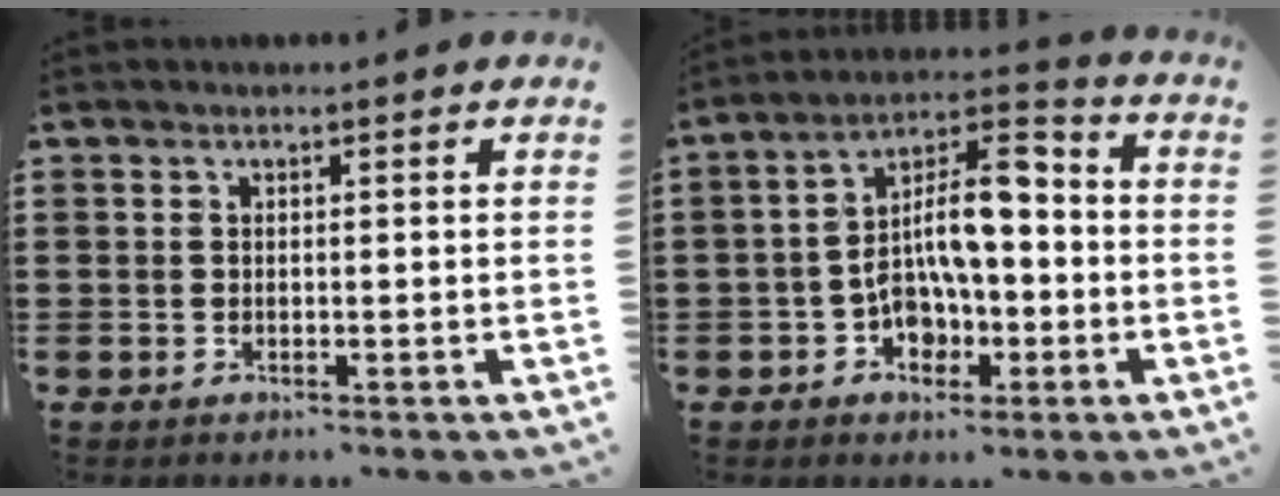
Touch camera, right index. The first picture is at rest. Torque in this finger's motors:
{"motor_torque": [2.14, 0.00, 1.05, 0.21]}